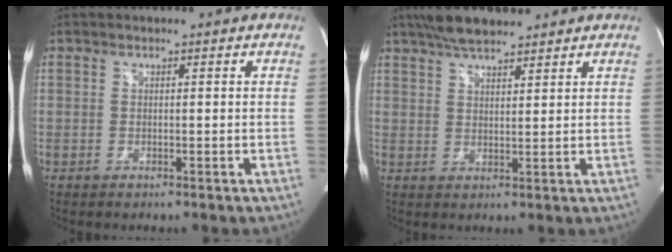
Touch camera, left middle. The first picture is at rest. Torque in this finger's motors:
{"motor_torque": [0.73, -0.62, 0.00, 0.06]}